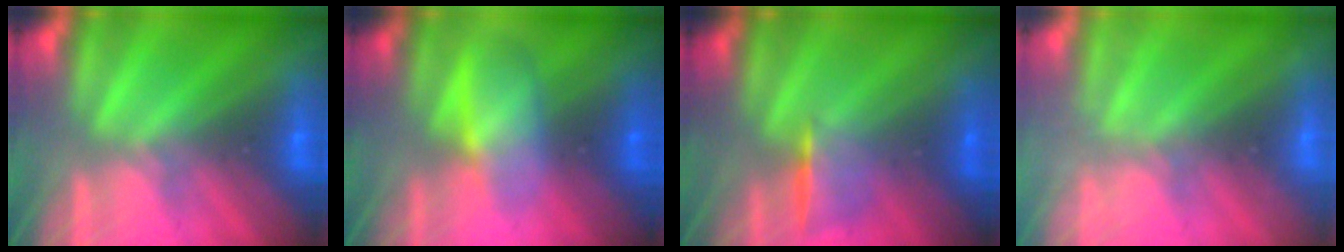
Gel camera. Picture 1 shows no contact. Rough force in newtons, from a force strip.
{"total": 3.0}
{"total": 1.1}
{"total": 2.1}